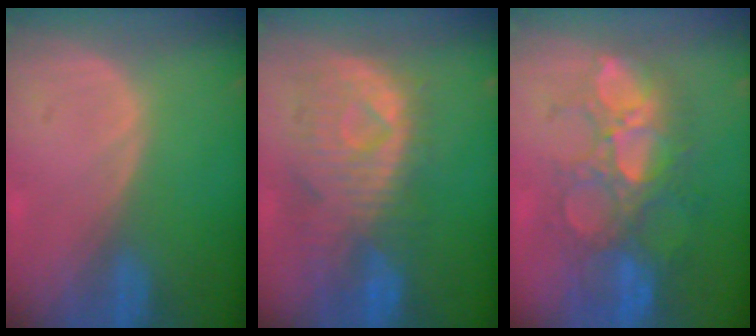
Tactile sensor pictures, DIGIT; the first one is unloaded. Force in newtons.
{"total": 10.6, "press": 9.5, "slide": 4.8}
{"total": 10.5, "press": 9.8, "slide": 4.0}